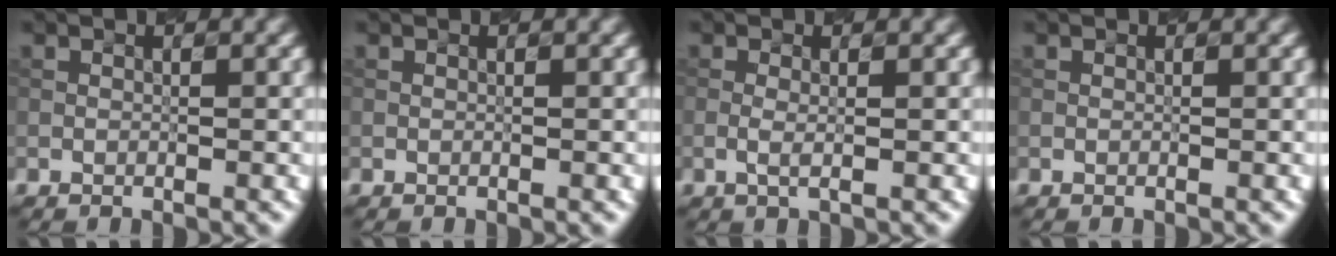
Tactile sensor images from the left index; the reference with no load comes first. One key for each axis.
{"total": 0.0}
{"total": 0.8, "fx": -0.2, "fy": 0.1, "fz": 0.8, "tx": -0.024, "ty": 0.002, "tz": 0.001}
{"total": 0.0}